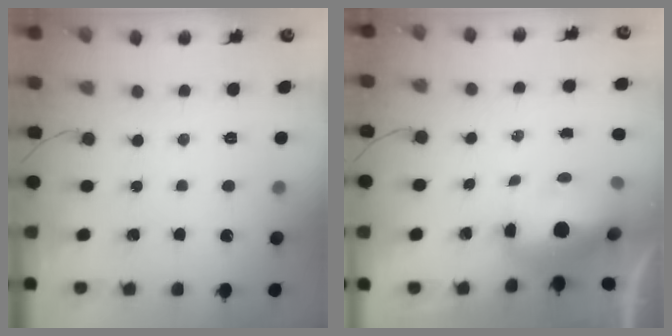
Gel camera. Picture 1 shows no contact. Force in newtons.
{"total": 7.0, "press": 6.9, "slide": 0.8}